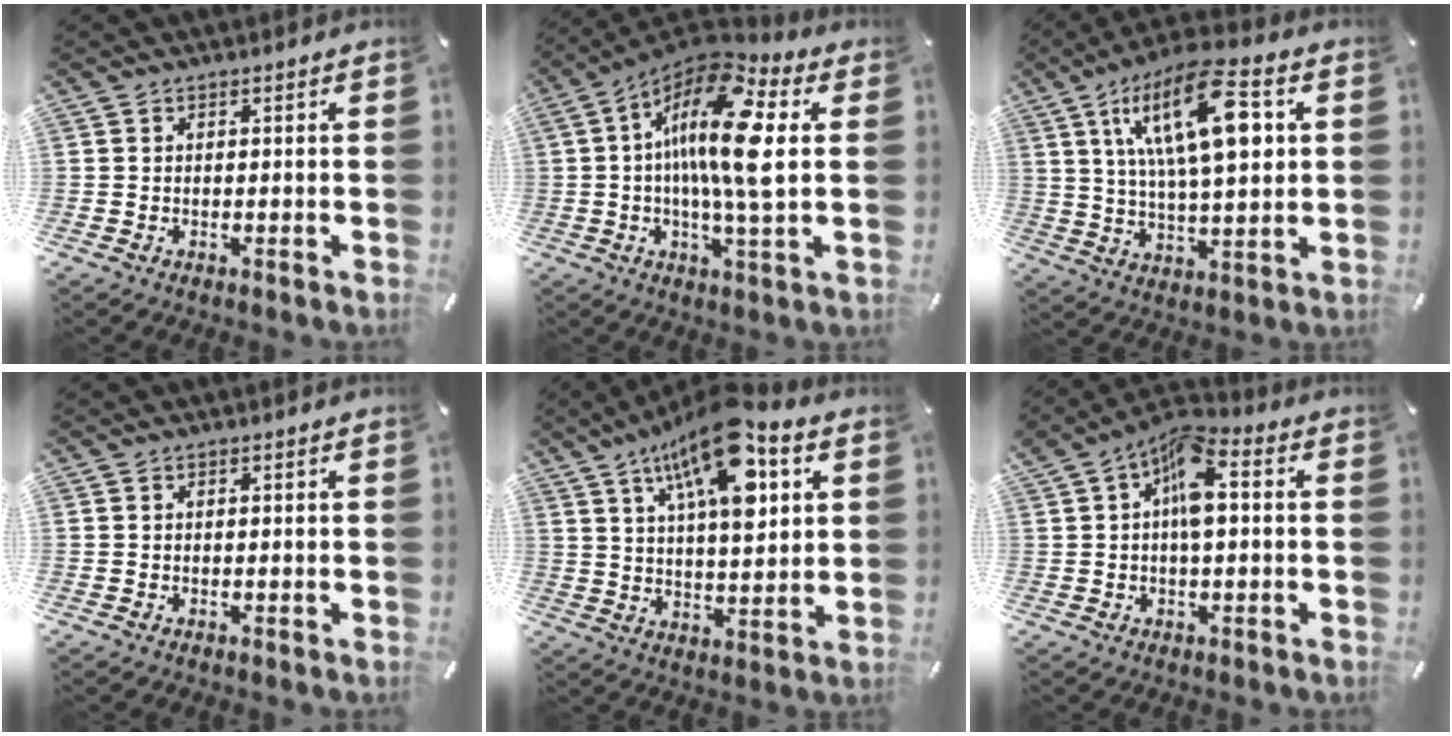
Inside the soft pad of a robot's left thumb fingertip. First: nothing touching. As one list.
[{"total": 18.6, "force": [2.7, 5.5, 17.6], "torque": [-0.324, -0.012, 0.032]}, {"total": 19.8, "force": [6.9, 7.3, 17.1], "torque": [-0.305, -0.008, 0.101]}, {"total": 0.0}, {"total": 17.4, "force": [8.8, 7.3, 13.1], "torque": [-0.207, -0.027, 0.141]}, {"total": 8.1, "force": [1.4, 4.0, 6.9], "torque": [-0.107, 0.005, 0.022]}]